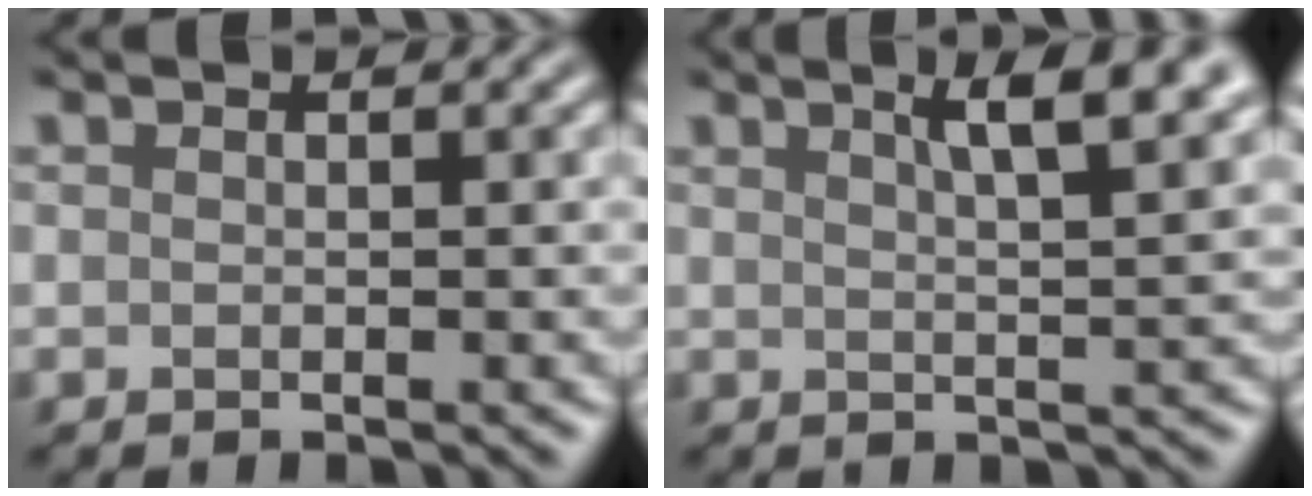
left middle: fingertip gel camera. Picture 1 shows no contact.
{"total": 5.1, "force": [2.9, 1.1, 4.1], "torque": [-0.039, 0.019, 0.034]}